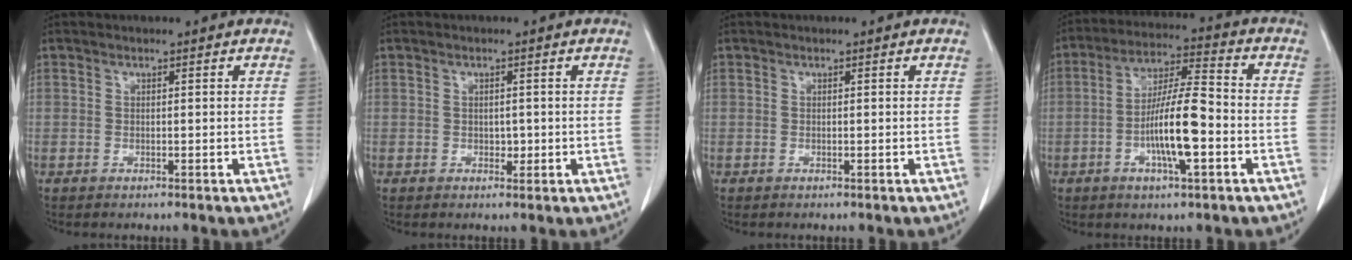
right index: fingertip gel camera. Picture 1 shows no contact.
{"total": 1.4, "force": [-0.1, 0.9, 1.0], "torque": [-0.013, 0.000, 0.001]}
{"total": 0.0}
{"total": 11.2, "force": [-3.0, 1.6, 10.7], "torque": [-0.199, 0.005, -0.057]}